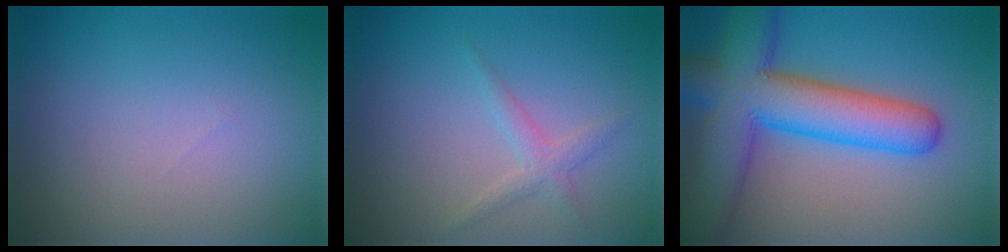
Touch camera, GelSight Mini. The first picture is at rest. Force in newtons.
{"total": 1.6, "press": 1.6, "slide": 0.0}
{"total": 11.0, "press": 11.0, "slide": 0.6}